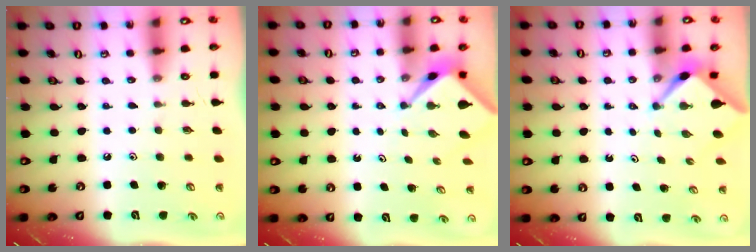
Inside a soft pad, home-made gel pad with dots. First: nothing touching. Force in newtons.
{"total": 2.1, "press": 2.1, "slide": 0.3}
{"total": 2.6, "press": 2.6, "slide": 0.3}